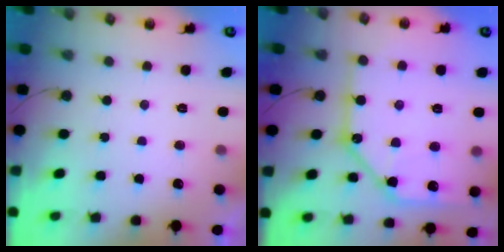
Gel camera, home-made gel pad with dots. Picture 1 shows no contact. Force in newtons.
{"total": 17.3, "press": 17.1, "slide": 2.1}